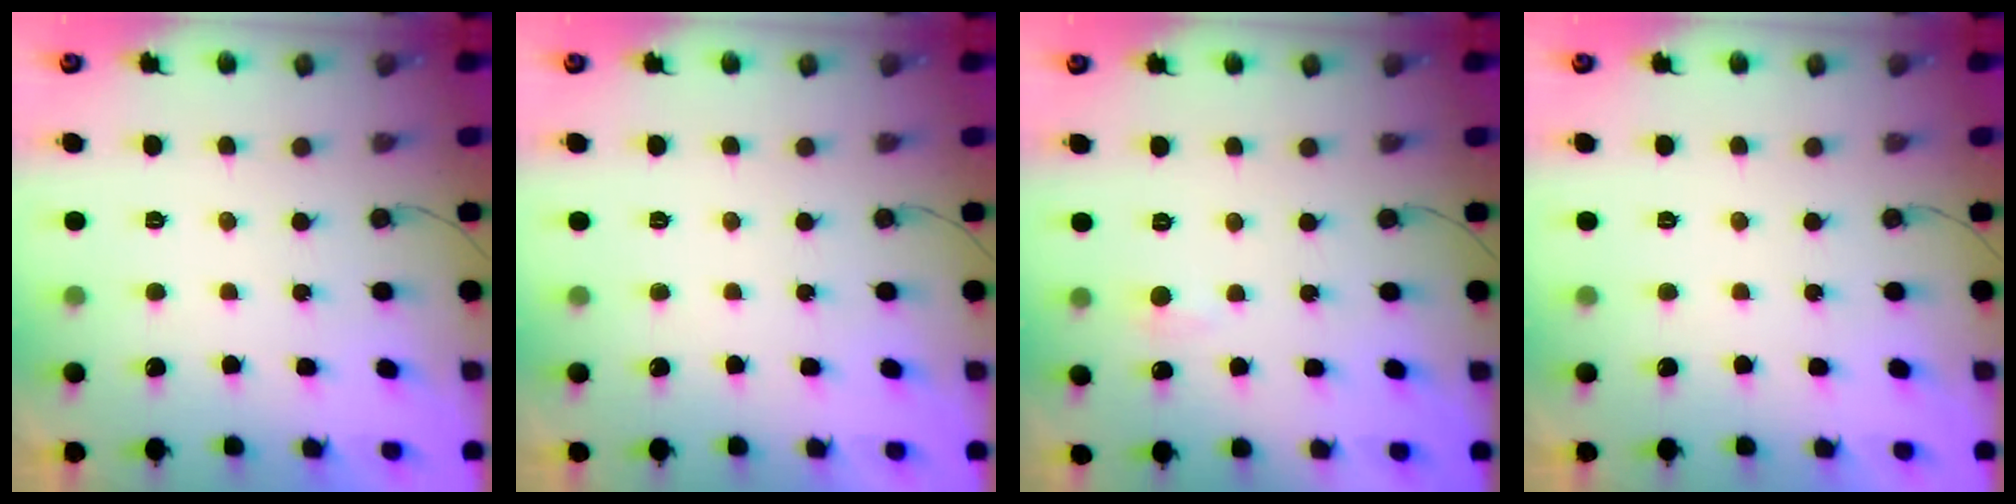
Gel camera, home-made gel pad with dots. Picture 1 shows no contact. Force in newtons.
{"total": 0.0}
{"total": 3.5, "press": 3.4, "slide": 0.5}
{"total": 0.0}